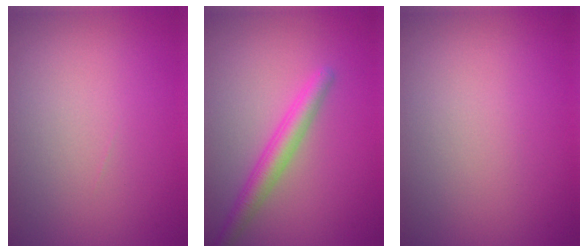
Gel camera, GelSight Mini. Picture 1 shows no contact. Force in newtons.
{"total": 3.0, "press": 3.0, "slide": 0.0}
{"total": 0.0}